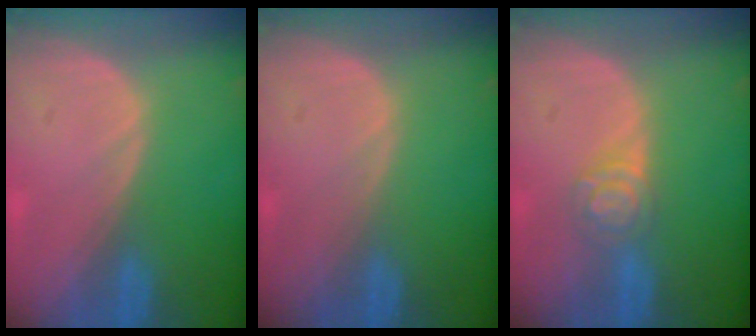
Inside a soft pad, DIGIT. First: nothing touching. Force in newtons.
{"total": 0.0}
{"total": 4.3, "press": 3.9, "slide": 1.9}